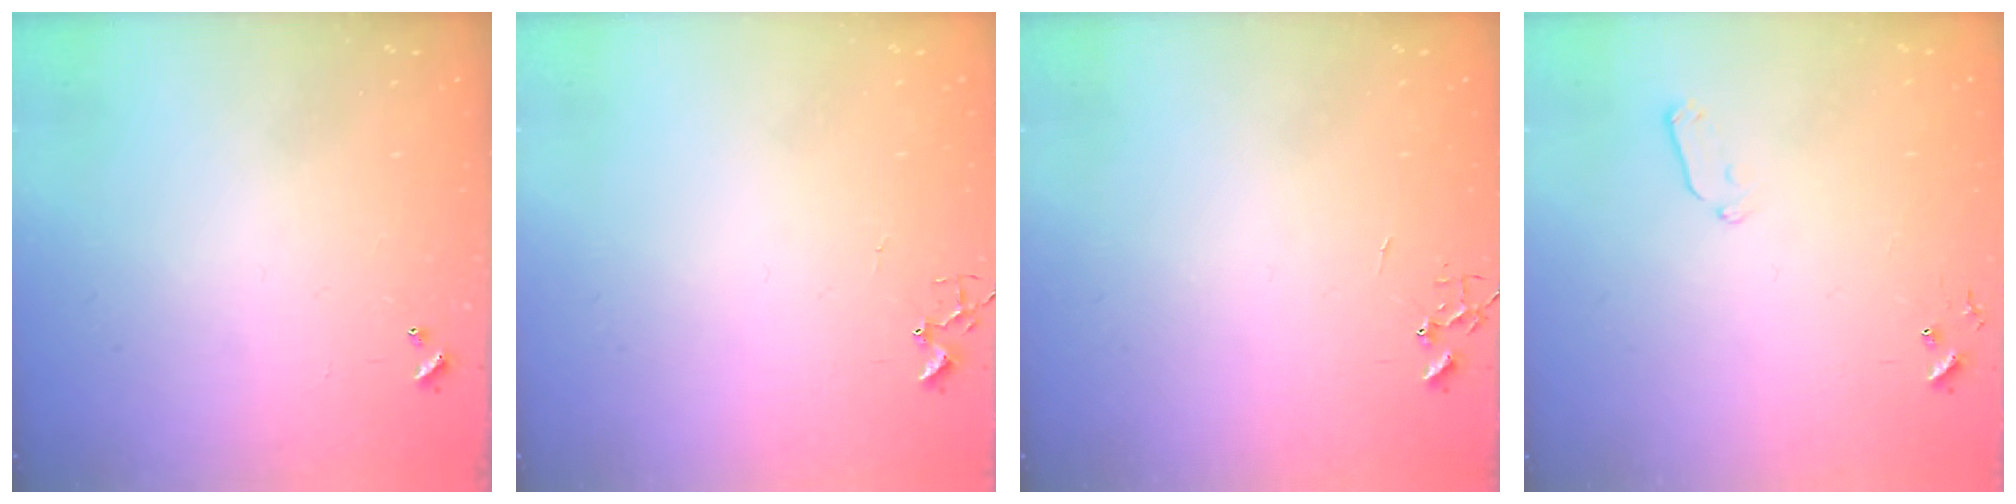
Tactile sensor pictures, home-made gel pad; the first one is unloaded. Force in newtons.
{"total": 3.3, "press": 3.3, "slide": 0.5}
{"total": 0.0}
{"total": 6.0, "press": 5.9, "slide": 1.0}